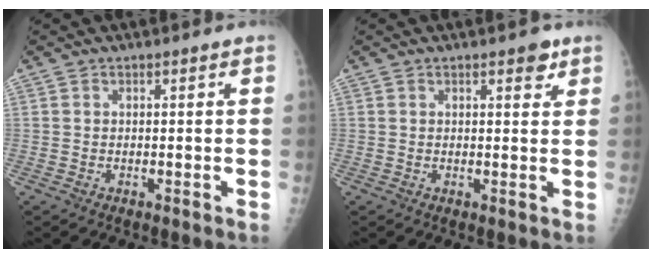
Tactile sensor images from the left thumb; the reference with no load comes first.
{"total": 2.6, "force": [1.6, 1.2, 1.6], "torque": [-0.005, -0.007, 0.018]}